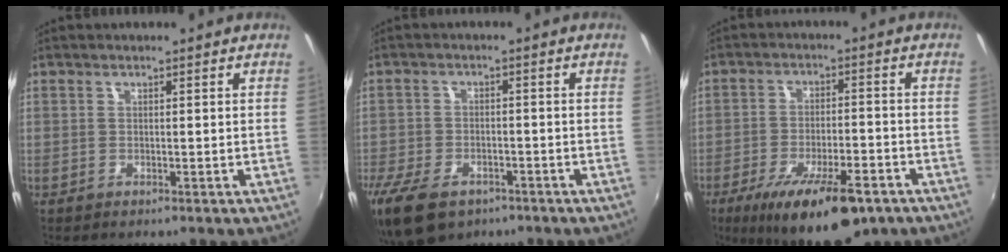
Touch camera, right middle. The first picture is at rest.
{"total": 12.7, "force": [-8.2, 7.0, 6.8], "torque": [-0.172, -0.032, -0.145]}
{"total": 17.2, "force": [-10.8, 5.5, 12.2], "torque": [-0.219, -0.035, -0.160]}